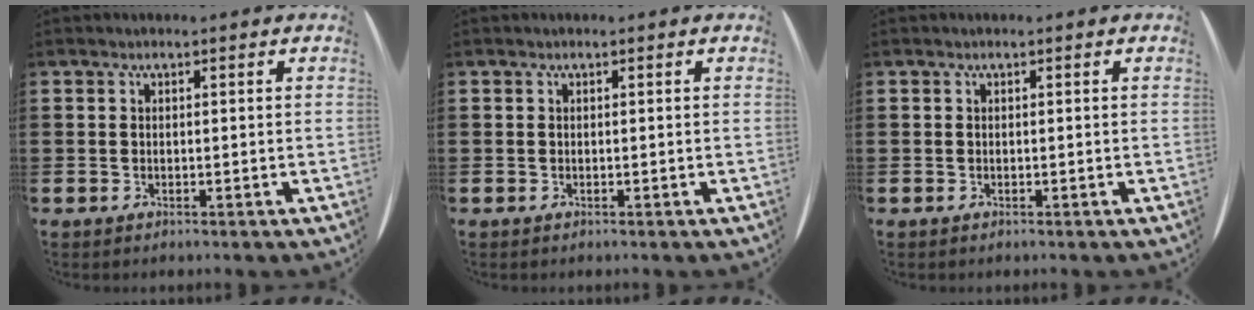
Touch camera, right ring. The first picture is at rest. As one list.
[{"total": 0.0}, {"total": 0.0}]